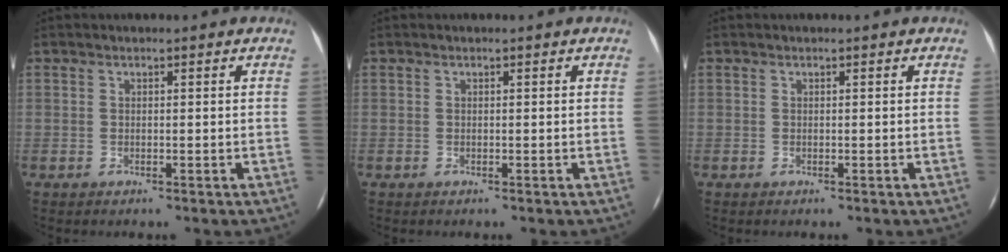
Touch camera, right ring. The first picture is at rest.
{"total": 0.0}
{"total": 0.0}